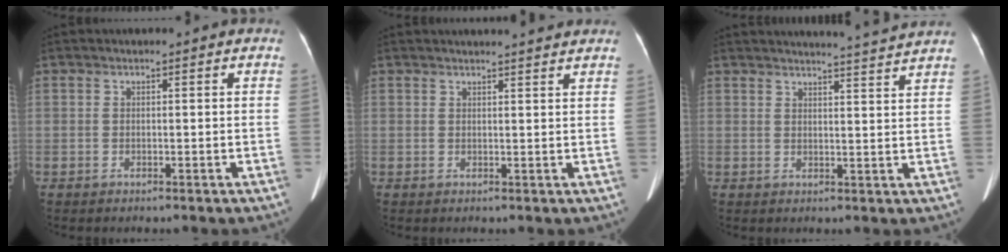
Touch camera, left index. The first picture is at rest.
{"total": 5.6, "force": [5.3, 0.0, 1.8], "torque": [-0.025, 0.011, 0.055]}
{"total": 8.1, "force": [7.7, -1.6, 1.9], "torque": [-0.031, -0.012, 0.088]}